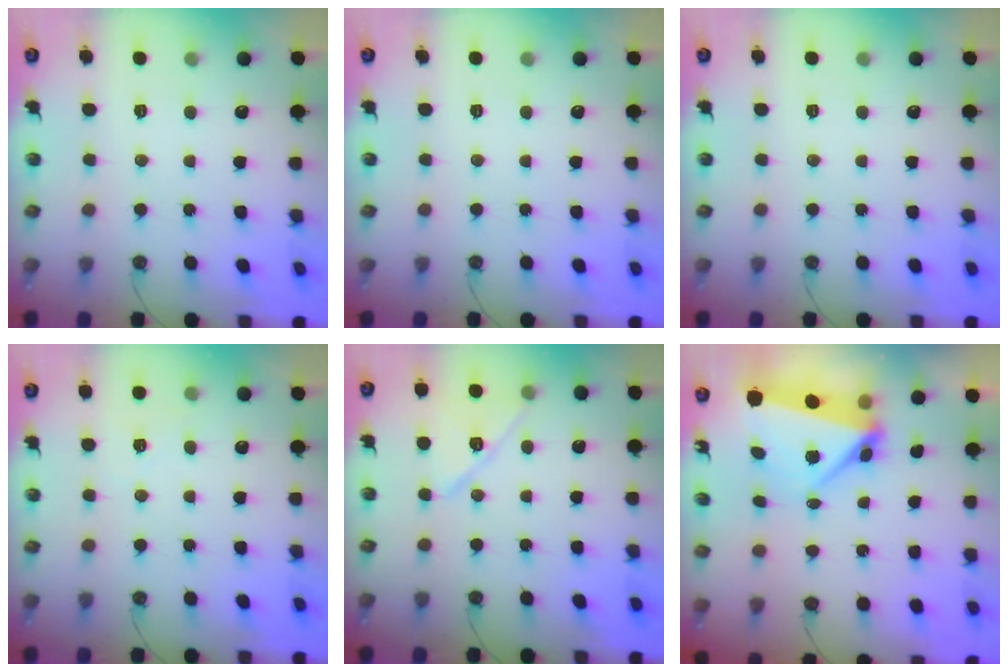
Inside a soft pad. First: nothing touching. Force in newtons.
{"total": 0.0}
{"total": 0.0}
{"total": 10.2, "press": 3.5, "slide": 9.6}
{"total": 11.5, "press": 11.2, "slide": 2.5}
{"total": 6.5, "press": 6.4, "slide": 1.1}